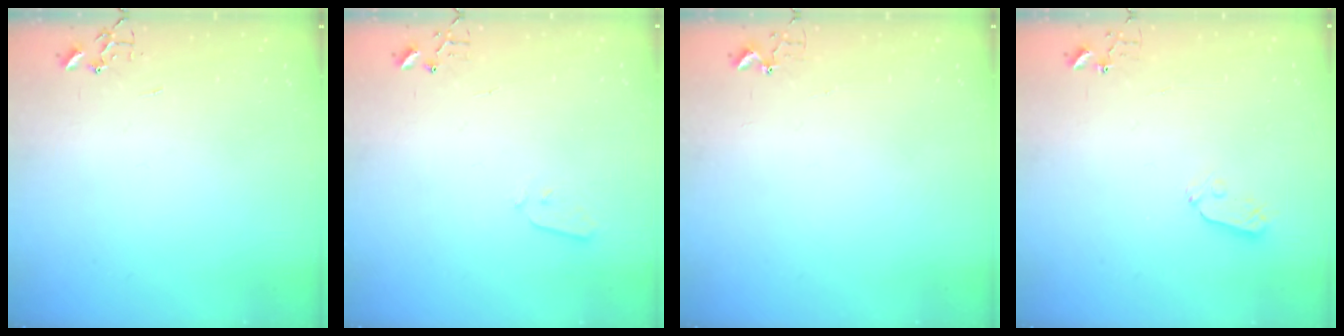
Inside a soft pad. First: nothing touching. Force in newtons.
{"total": 3.0, "press": 2.9, "slide": 0.7}
{"total": 4.2, "press": 4.2, "slide": 0.4}
{"total": 3.8, "press": 3.8, "slide": 0.6}